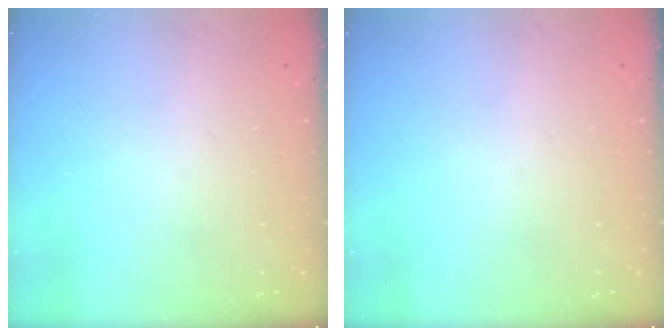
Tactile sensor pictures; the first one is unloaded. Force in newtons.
{"total": 0.0}